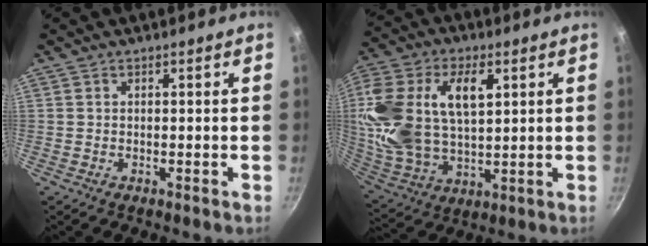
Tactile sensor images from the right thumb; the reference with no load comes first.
{"total": 22.3, "force": [5.7, 13.2, 17.1], "torque": [-0.345, -0.007, 0.109]}